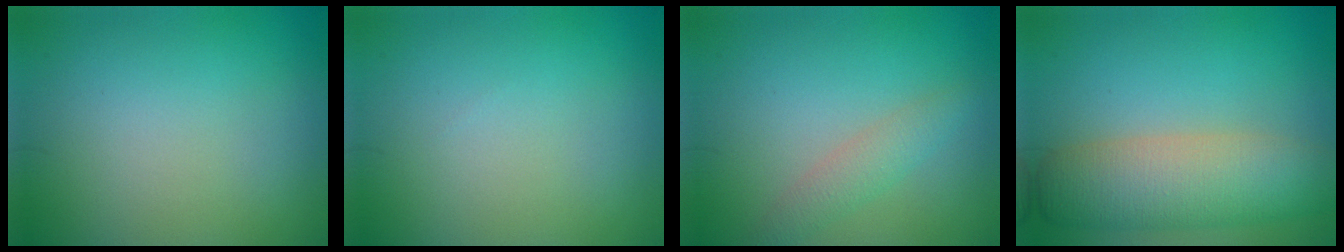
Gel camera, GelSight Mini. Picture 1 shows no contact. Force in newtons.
{"total": 0.0}
{"total": 2.0, "press": 2.0, "slide": 0.1}
{"total": 7.2, "press": 7.2, "slide": 0.6}